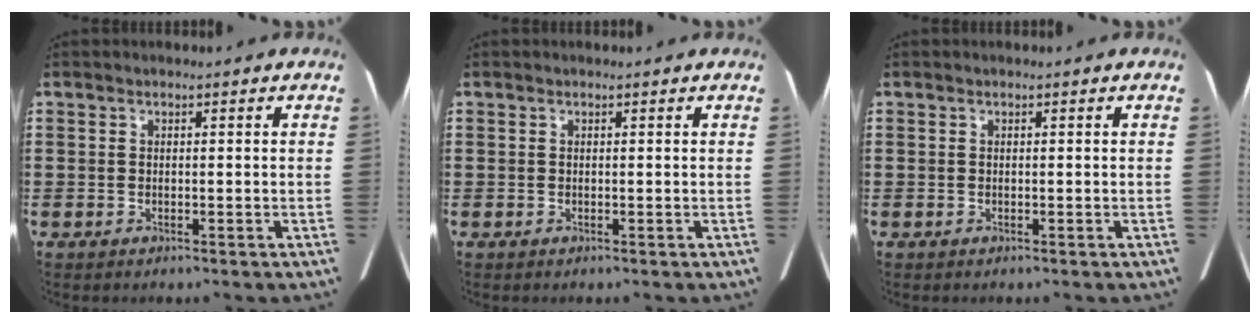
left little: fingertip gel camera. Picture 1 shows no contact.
{"total": 0.0}
{"total": 0.0}